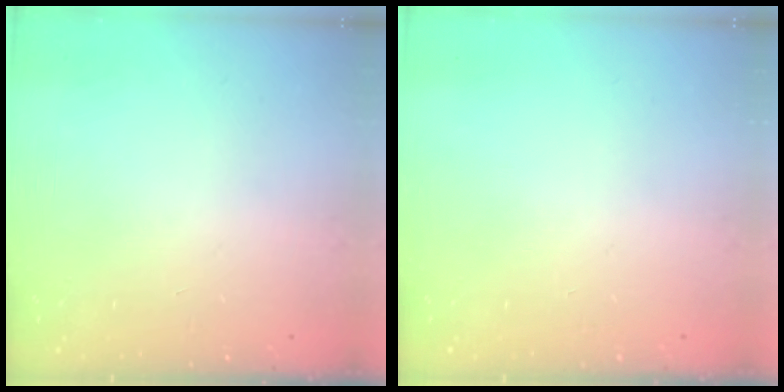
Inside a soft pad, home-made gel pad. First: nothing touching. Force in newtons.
{"total": 0.0}